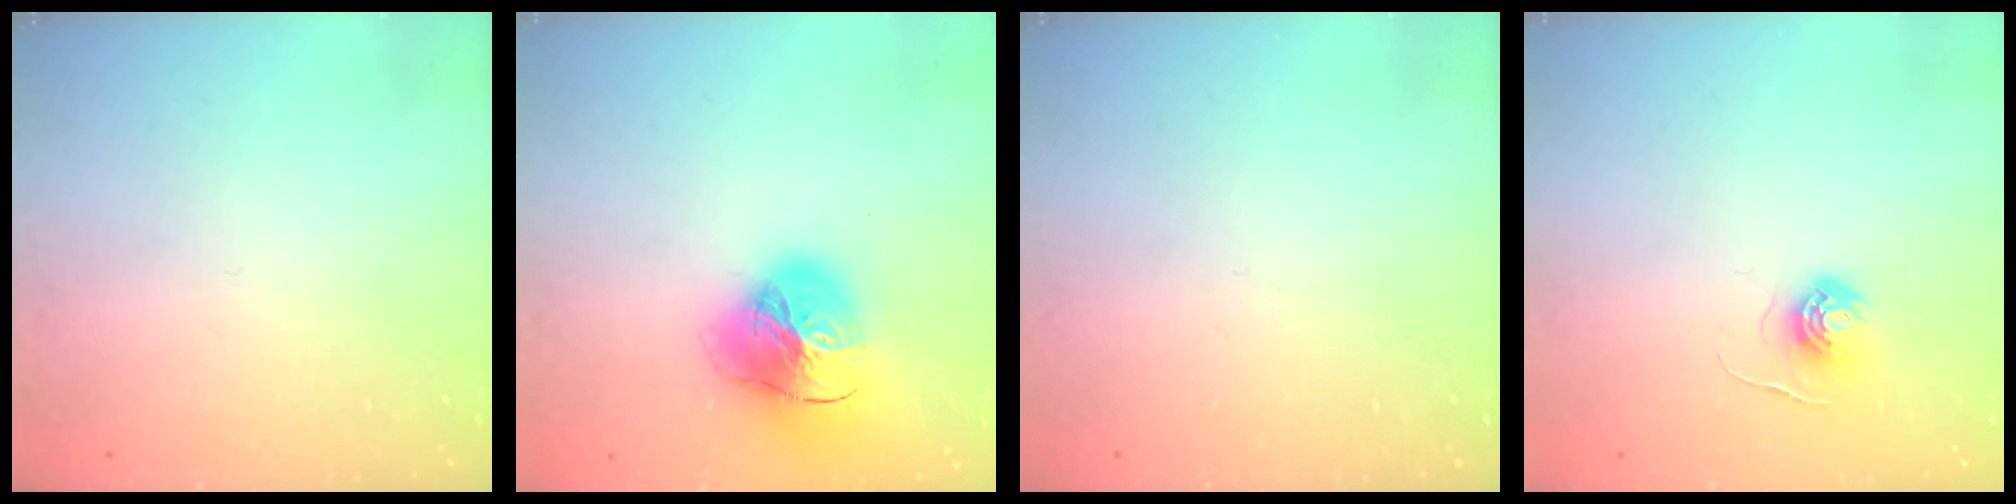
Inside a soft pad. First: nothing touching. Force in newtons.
{"total": 23.3, "press": 23.2, "slide": 2.4}
{"total": 0.0}
{"total": 5.8, "press": 5.8, "slide": 0.3}